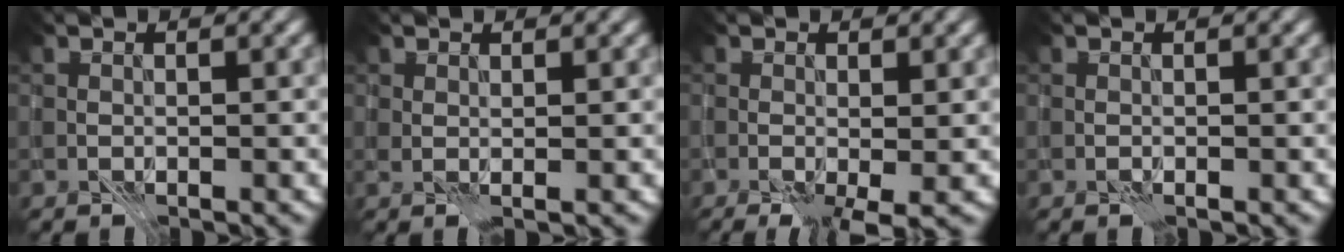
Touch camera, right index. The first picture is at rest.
{"total": 1.2, "force": [0.9, 0.3, 0.9], "torque": [-0.014, -0.002, 0.016]}
{"total": 3.6, "force": [-1.1, 1.1, 3.2], "torque": [-0.051, -0.006, -0.011]}
{"total": 0.0}